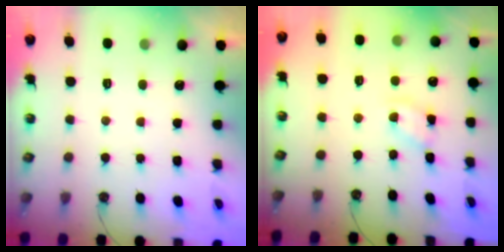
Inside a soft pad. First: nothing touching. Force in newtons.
{"total": 4.9, "press": 4.8, "slide": 0.4}